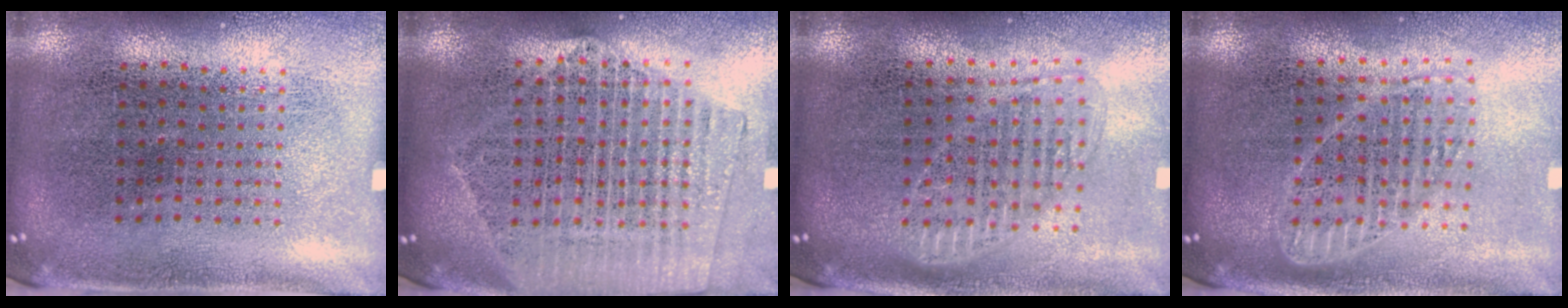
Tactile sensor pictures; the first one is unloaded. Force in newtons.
{"total": 2.1, "press": 1.9, "slide": 0.9}
{"total": 1.6, "press": 1.3, "slide": 0.8}
{"total": 1.8, "press": 1.6, "slide": 0.9}